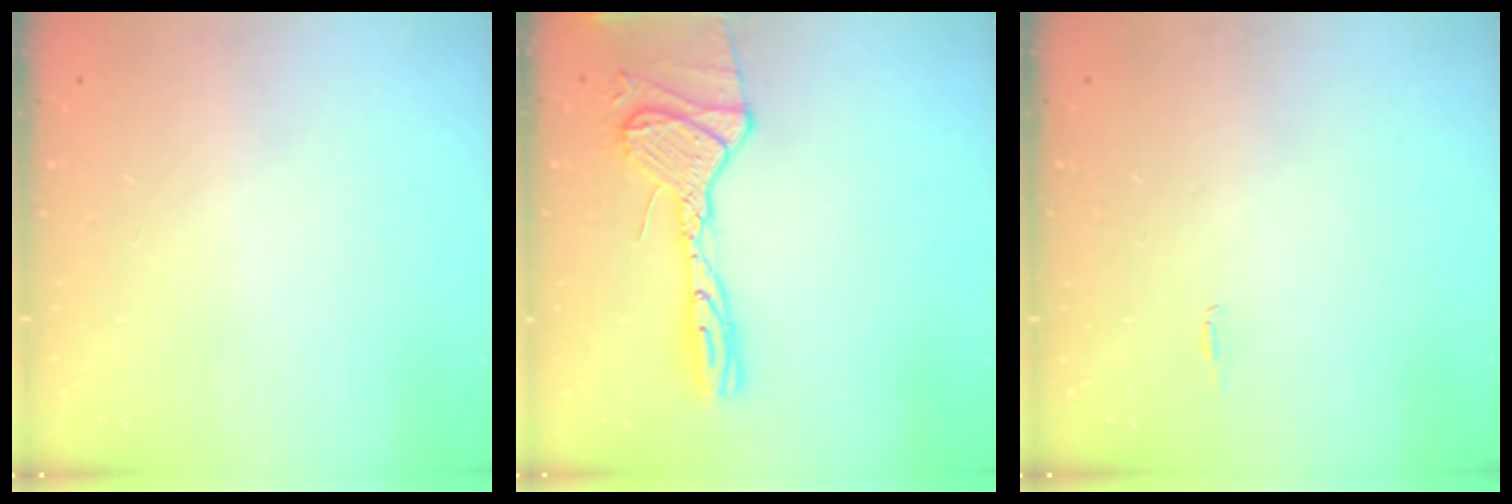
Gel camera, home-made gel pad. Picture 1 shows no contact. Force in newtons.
{"total": 16.8, "press": 16.1, "slide": 4.6}
{"total": 4.8, "press": 2.5, "slide": 4.1}